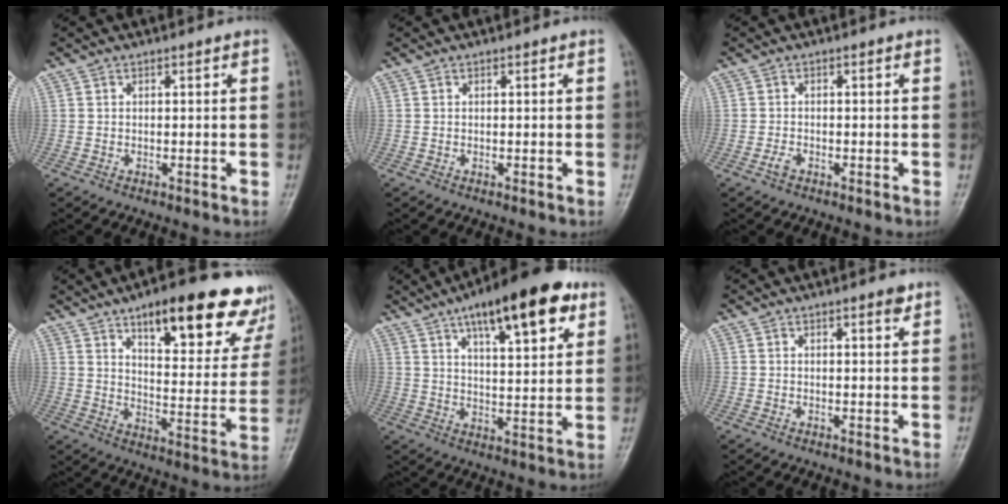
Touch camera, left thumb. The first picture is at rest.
{"total": 0.0}
{"total": 1.4, "force": [-0.8, 0.7, 0.8], "torque": [-0.020, 0.002, -0.018]}
{"total": 22.6, "force": [14.3, 7.9, 15.6], "torque": [-0.158, -0.053, 0.194]}
{"total": 17.8, "force": [9.6, 5.8, 13.8], "torque": [-0.179, -0.025, 0.144]}
{"total": 1.7, "force": [1.1, 0.3, 1.2], "torque": [-0.017, -0.006, 0.015]}